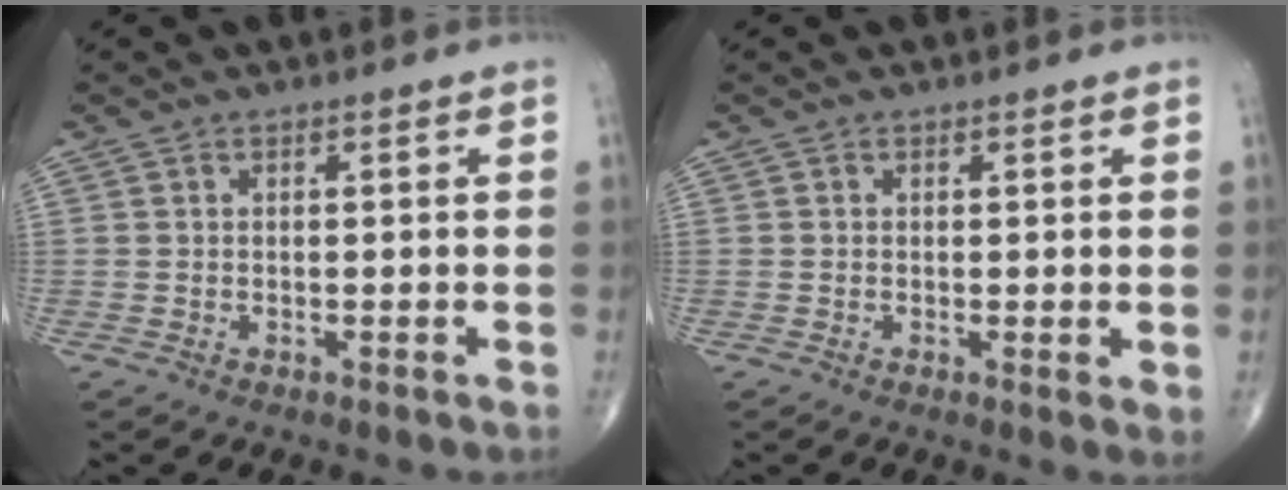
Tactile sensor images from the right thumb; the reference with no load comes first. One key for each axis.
{"total": 1.7, "fx": 0.1, "fy": 0.3, "fz": 1.6, "tx": -0.024, "ty": -0.007, "tz": -0.001}